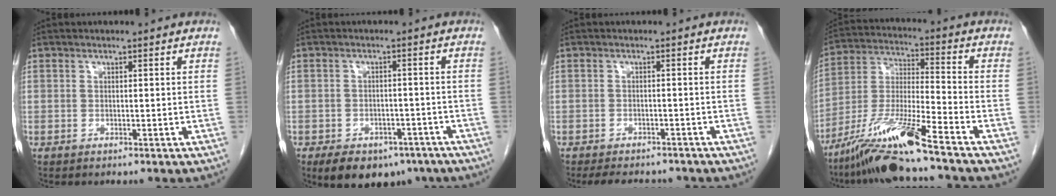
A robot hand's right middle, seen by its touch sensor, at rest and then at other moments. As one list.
[{"total": 11.0, "force": [-7.3, 6.5, 5.0], "torque": [-0.082, 0.007, -0.099]}, {"total": 7.7, "force": [-6.8, 2.5, 2.7], "torque": [-0.040, -0.003, -0.087]}, {"total": 13.8, "force": [-10.1, -0.5, 9.3], "torque": [-0.189, -0.024, -0.189]}]